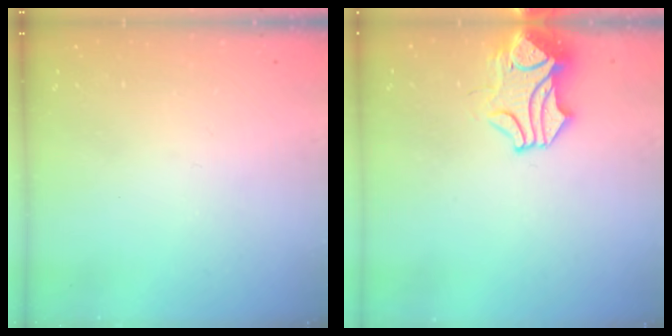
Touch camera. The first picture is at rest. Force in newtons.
{"total": 1.7, "press": 1.2, "slide": 1.2}